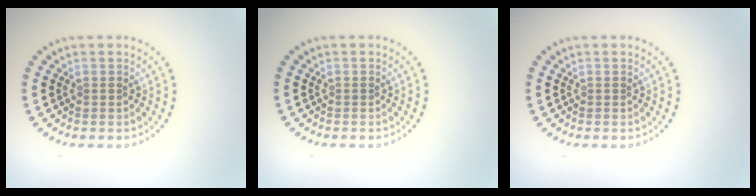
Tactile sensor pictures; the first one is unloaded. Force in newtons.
{"total": 0.0}
{"total": 0.0}